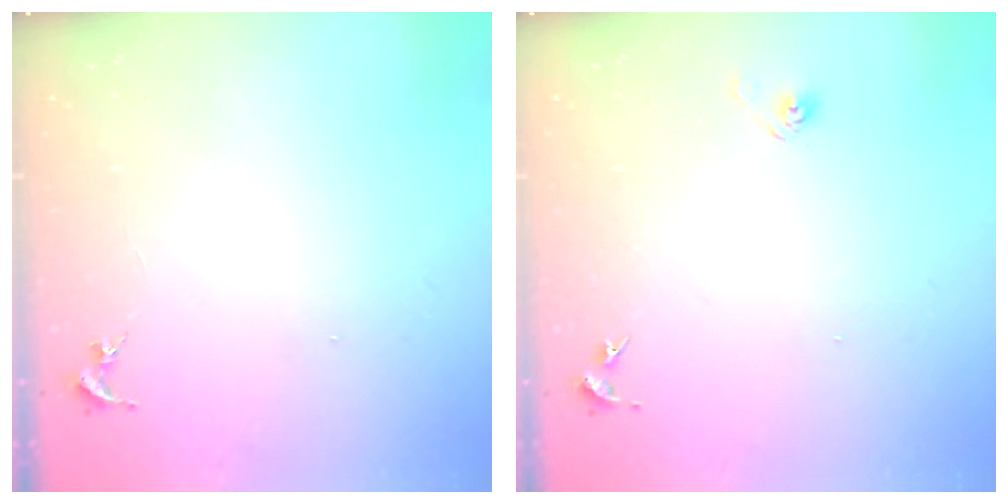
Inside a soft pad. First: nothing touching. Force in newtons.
{"total": 3.4, "press": 3.2, "slide": 1.2}